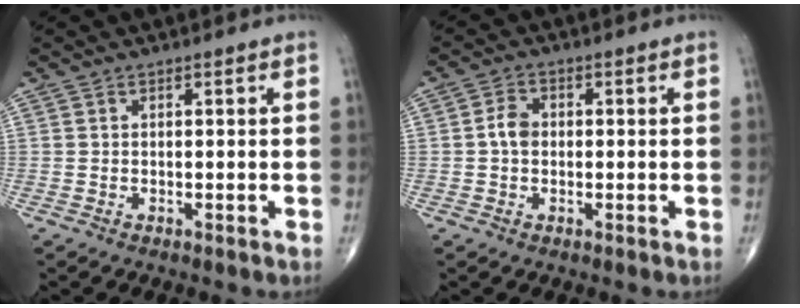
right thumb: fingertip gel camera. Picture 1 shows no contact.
{"total": 3.3, "force": [-0.1, 2.5, 2.2], "torque": [-0.036, 0.010, -0.009]}